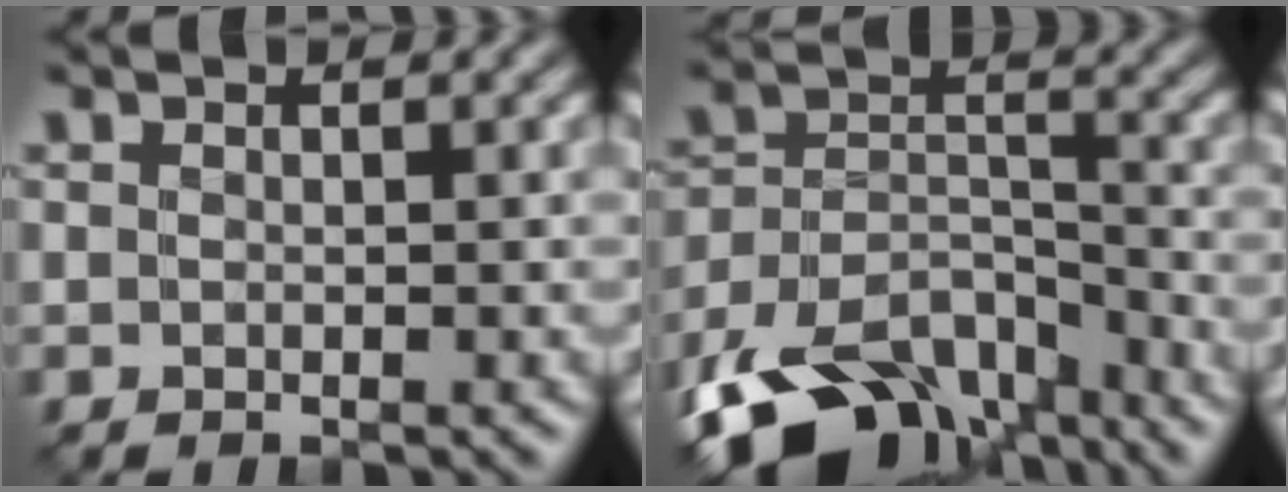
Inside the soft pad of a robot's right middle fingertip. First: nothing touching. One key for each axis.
{"total": 13.2, "fx": -9.9, "fy": 6.6, "fz": 5.7, "tx": -0.106, "ty": 0.001, "tz": -0.168}